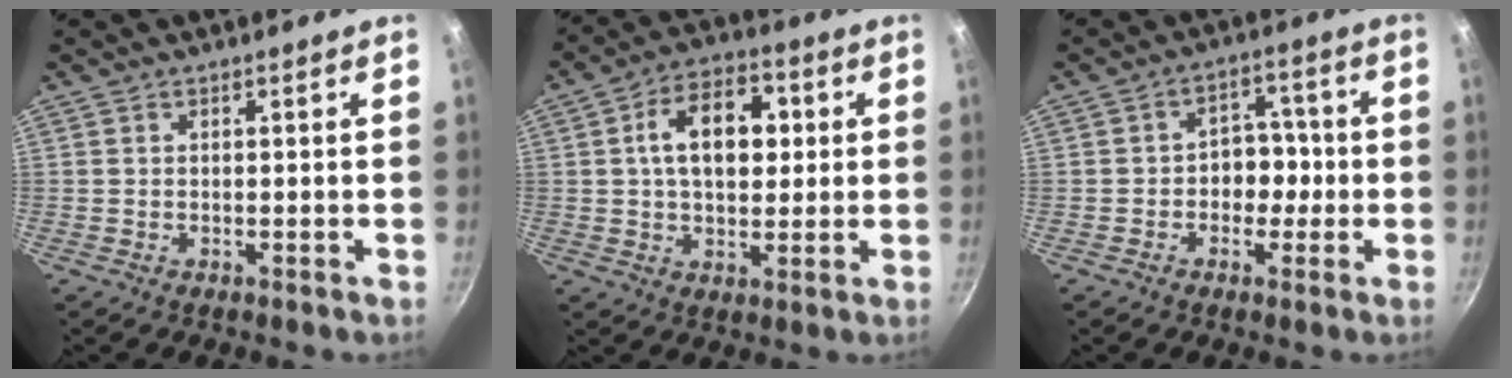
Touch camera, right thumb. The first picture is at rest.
{"total": 13.2, "force": [2.3, 8.4, 9.9], "torque": [-0.125, 0.013, 0.025]}
{"total": 6.4, "force": [-1.0, 5.1, 3.8], "torque": [0.003, 0.021, -0.020]}